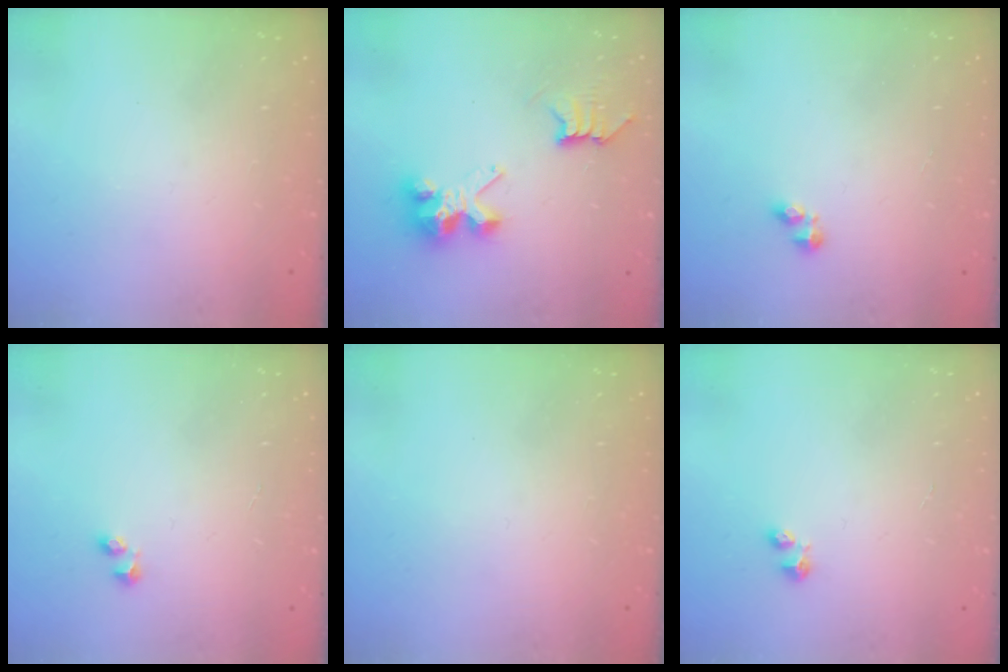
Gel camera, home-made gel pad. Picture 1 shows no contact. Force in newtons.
{"total": 8.1, "press": 8.1, "slide": 0.3}
{"total": 2.4, "press": 2.4, "slide": 0.4}
{"total": 1.8, "press": 1.7, "slide": 0.6}
{"total": 0.0}
{"total": 2.5, "press": 2.5, "slide": 0.4}